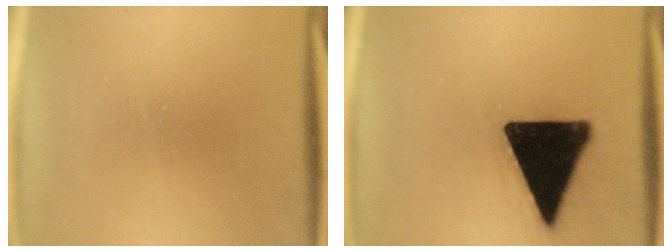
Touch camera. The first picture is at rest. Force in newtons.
{"total": 19.7}